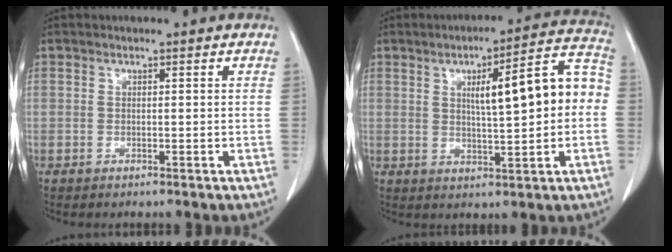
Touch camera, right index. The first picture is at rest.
{"total": 12.6, "force": [1.2, 2.2, 12.4], "torque": [-0.167, 0.038, 0.019]}